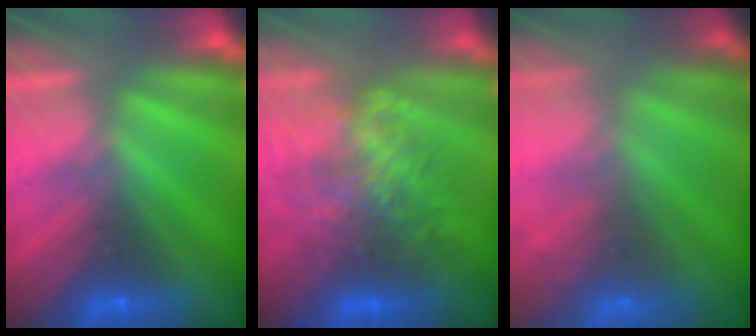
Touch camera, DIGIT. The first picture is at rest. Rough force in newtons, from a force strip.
{"total": 10.2}
{"total": 7.8}